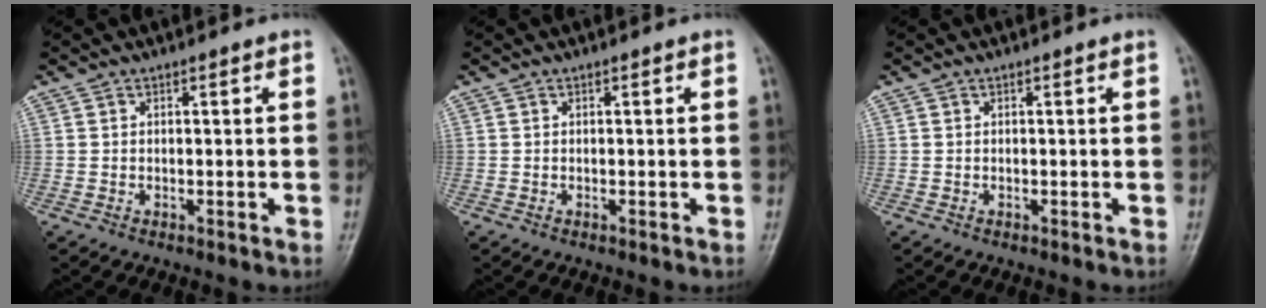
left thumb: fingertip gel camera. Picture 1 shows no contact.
{"total": 0.0}
{"total": 0.0}